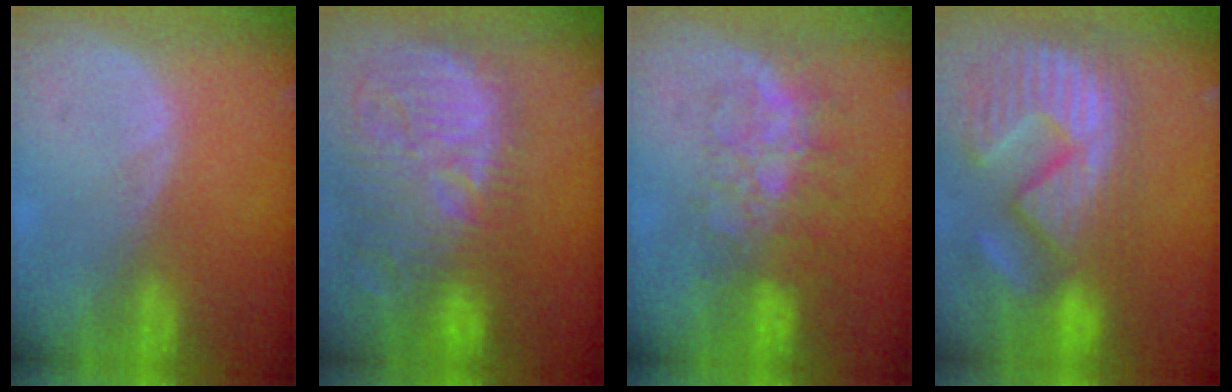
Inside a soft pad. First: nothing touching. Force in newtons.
{"total": 15.4, "press": 13.4, "slide": 7.6}
{"total": 8.2, "press": 7.0, "slide": 4.1}
{"total": 14.7, "press": 12.4, "slide": 8.0}